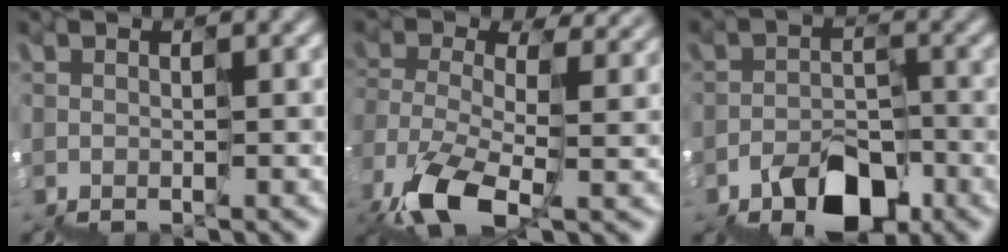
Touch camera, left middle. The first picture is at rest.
{"total": 8.2, "force": [0.5, 5.3, 6.2], "torque": [-0.147, -0.001, 0.009]}
{"total": 4.0, "force": [-2.5, 2.0, 2.4], "torque": [-0.036, 0.003, -0.036]}